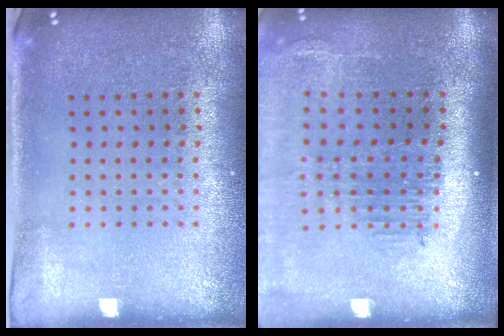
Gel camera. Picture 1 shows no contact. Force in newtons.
{"total": 2.1, "press": 1.7, "slide": 1.2}